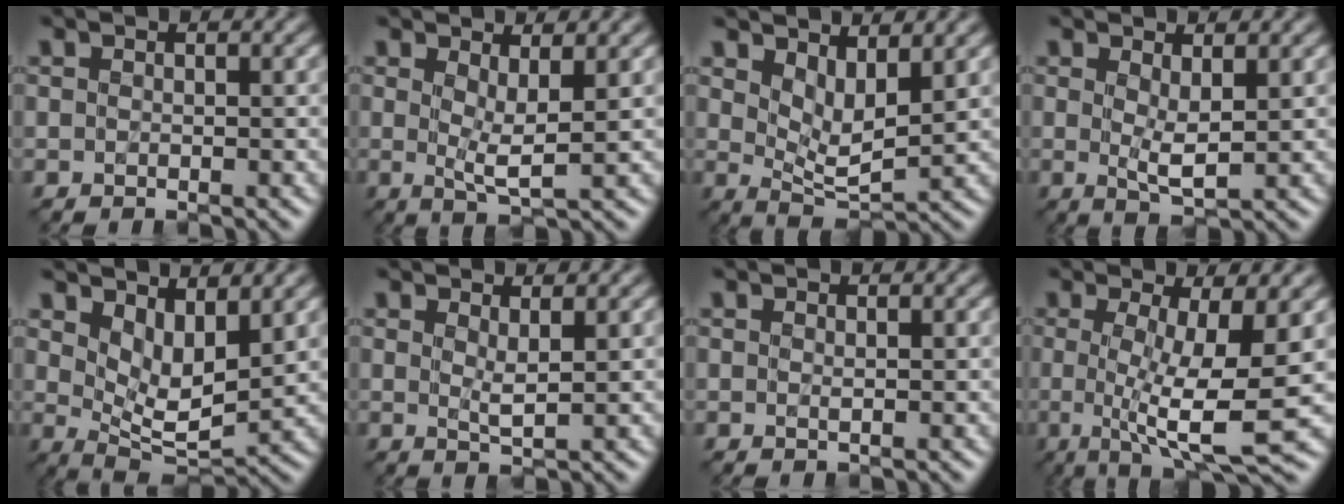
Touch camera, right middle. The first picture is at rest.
{"total": 2.1, "force": [0.6, 0.1, 2.0], "torque": [-0.041, -0.009, 0.012]}
{"total": 3.1, "force": [1.7, 1.1, 2.4], "torque": [-0.053, -0.015, 0.028]}
{"total": 1.9, "force": [0.4, 0.3, 1.8], "torque": [-0.038, -0.005, 0.009]}
{"total": 4.1, "force": [2.2, 1.7, 3.1], "torque": [-0.063, -0.018, 0.037]}
{"total": 1.0, "force": [0.5, -0.2, 0.9], "torque": [-0.018, -0.003, 0.012]}
{"total": 0.0}
{"total": 6.8, "force": [-0.7, 0.8, 6.7], "torque": [-0.116, -0.012, -0.014]}